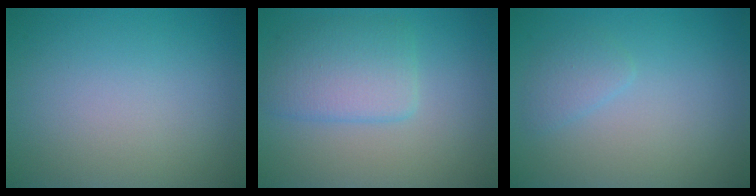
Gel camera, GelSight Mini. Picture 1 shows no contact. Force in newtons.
{"total": 3.7, "press": 3.7, "slide": 0.1}
{"total": 1.3, "press": 1.3, "slide": 0.1}